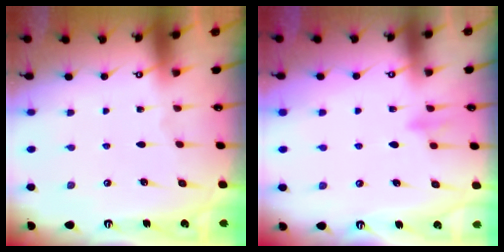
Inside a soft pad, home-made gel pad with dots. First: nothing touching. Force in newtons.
{"total": 8.3, "press": 8.1, "slide": 1.6}